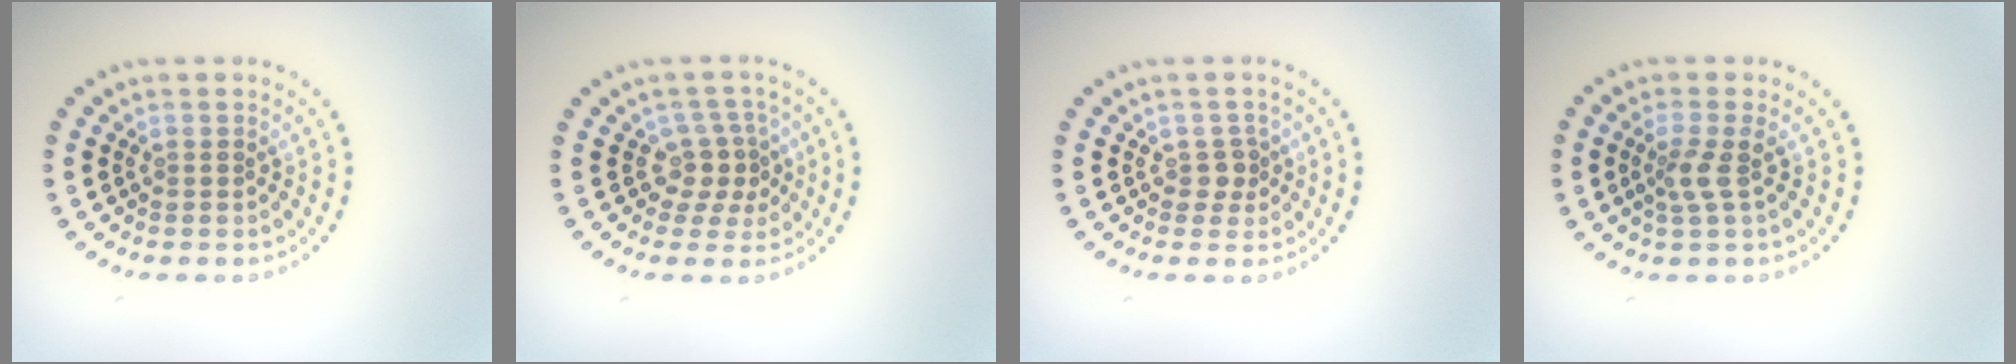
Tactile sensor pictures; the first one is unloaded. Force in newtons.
{"total": 2.7, "press": 1.9, "slide": 1.8}
{"total": 1.4, "press": 1.1, "slide": 0.8}
{"total": 1.9, "press": 1.4, "slide": 1.4}